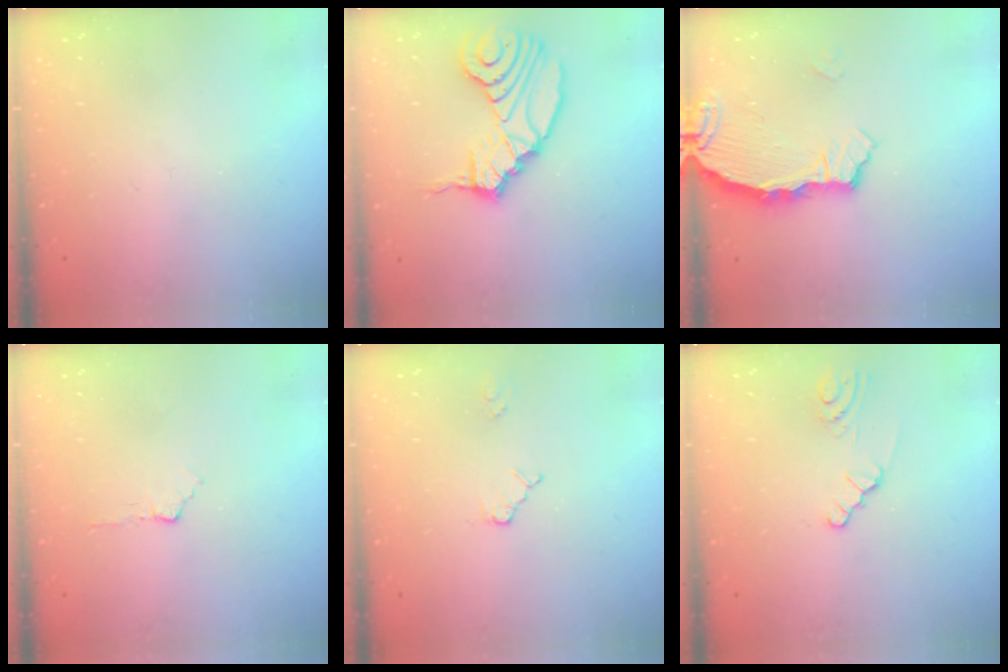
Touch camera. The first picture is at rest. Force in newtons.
{"total": 14.4, "press": 13.6, "slide": 4.6}
{"total": 3.4, "press": 3.3, "slide": 0.4}
{"total": 4.5, "press": 4.5, "slide": 0.6}
{"total": 1.9, "press": 1.9, "slide": 0.3}
{"total": 2.2, "press": 2.2, "slide": 0.3}